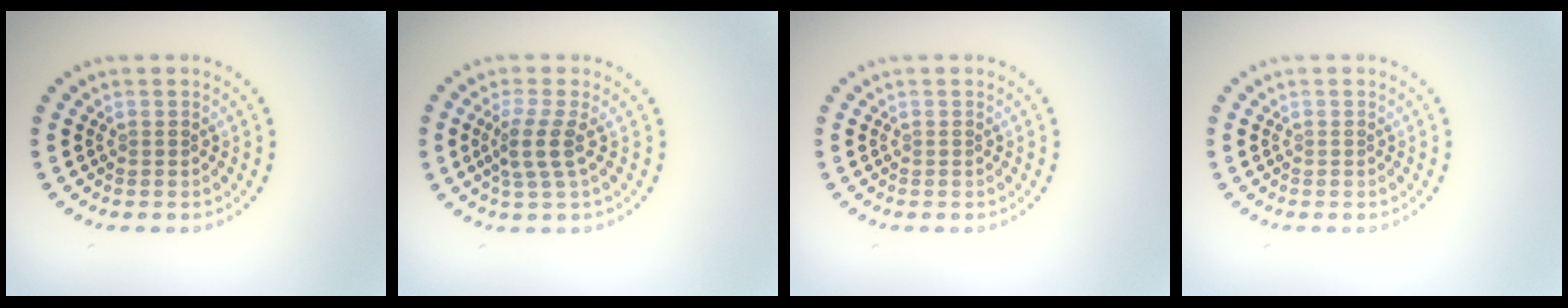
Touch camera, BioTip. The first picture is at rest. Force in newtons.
{"total": 2.5, "press": 1.9, "slide": 1.7}
{"total": 0.0}
{"total": 0.0}